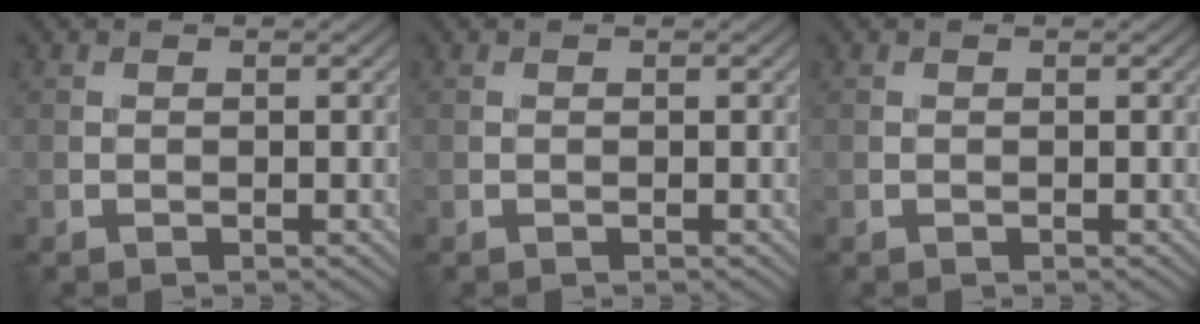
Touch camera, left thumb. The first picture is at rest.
{"total": 0.0}
{"total": 0.0}